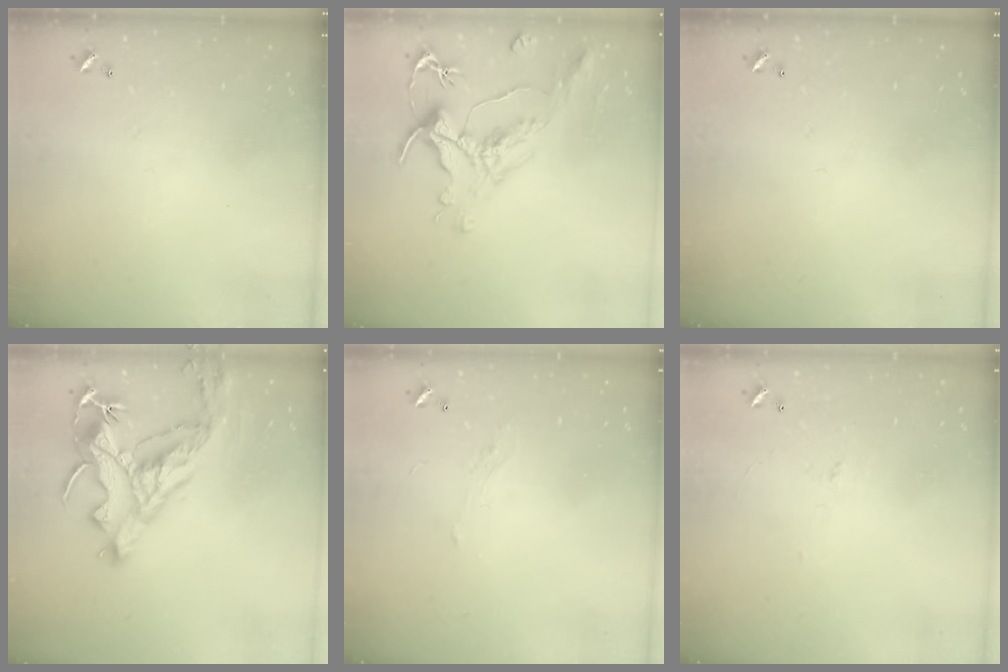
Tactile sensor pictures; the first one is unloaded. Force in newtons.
{"total": 1.8, "press": 1.4, "slide": 1.2}
{"total": 0.0}
{"total": 11.6, "press": 11.4, "slide": 1.8}
{"total": 0.8, "press": 0.5, "slide": 0.6}
{"total": 1.7, "press": 1.5, "slide": 0.8}